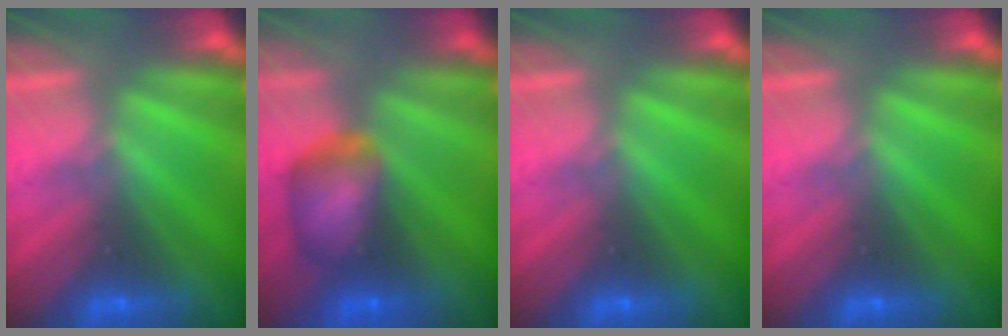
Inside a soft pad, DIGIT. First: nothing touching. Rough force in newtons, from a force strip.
{"total": 5.5}
{"total": 0.0}
{"total": 0.0}